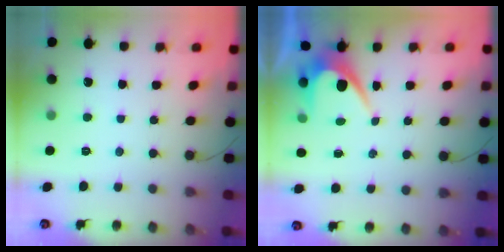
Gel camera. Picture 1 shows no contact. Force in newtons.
{"total": 5.0, "press": 5.0, "slide": 0.4}